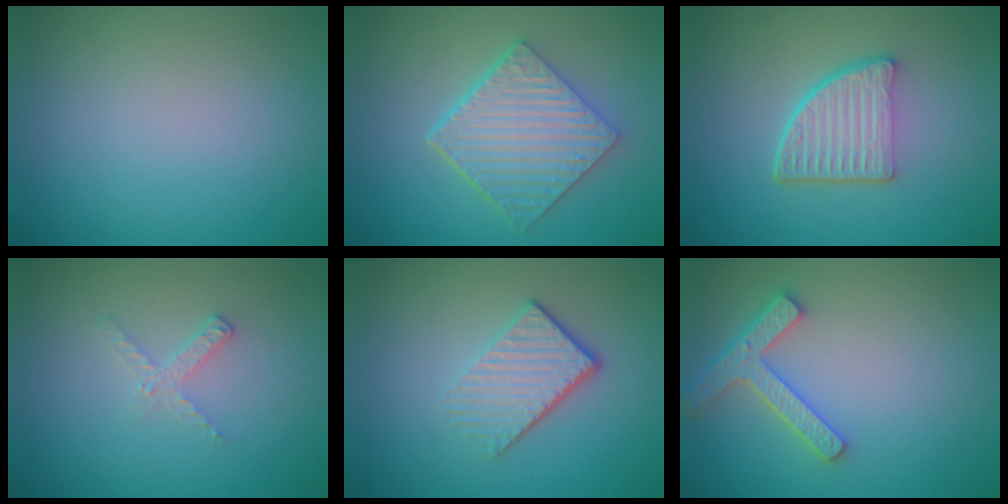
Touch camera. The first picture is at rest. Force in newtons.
{"total": 5.6, "press": 4.5, "slide": 3.4}
{"total": 5.2, "press": 3.6, "slide": 3.7}
{"total": 1.4, "press": 1.4, "slide": 0.1}
{"total": 4.1, "press": 2.8, "slide": 3.0}
{"total": 3.9, "press": 3.6, "slide": 1.5}